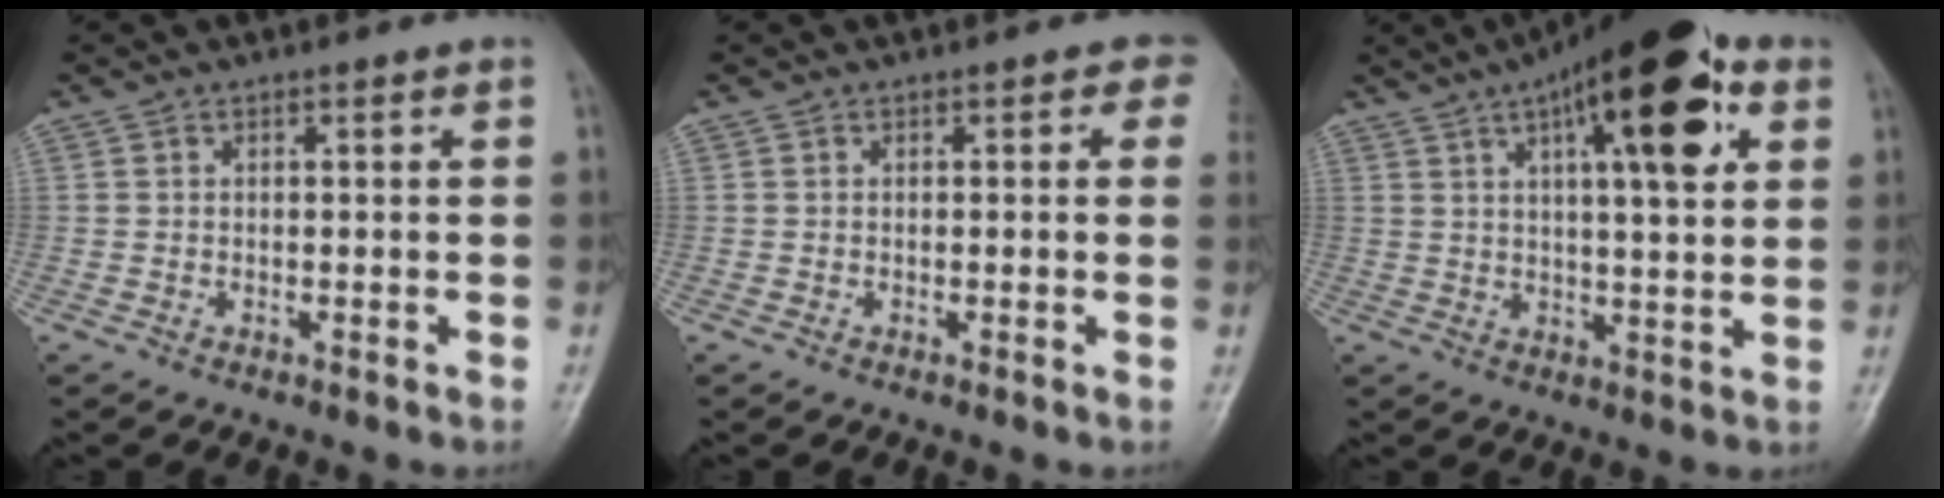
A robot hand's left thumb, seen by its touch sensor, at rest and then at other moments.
{"total": 2.4, "force": [0.9, 1.5, 1.6], "torque": [0.012, 0.003, -0.002]}
{"total": 18.9, "force": [8.1, 6.1, 15.9], "torque": [-0.212, -0.007, 0.115]}